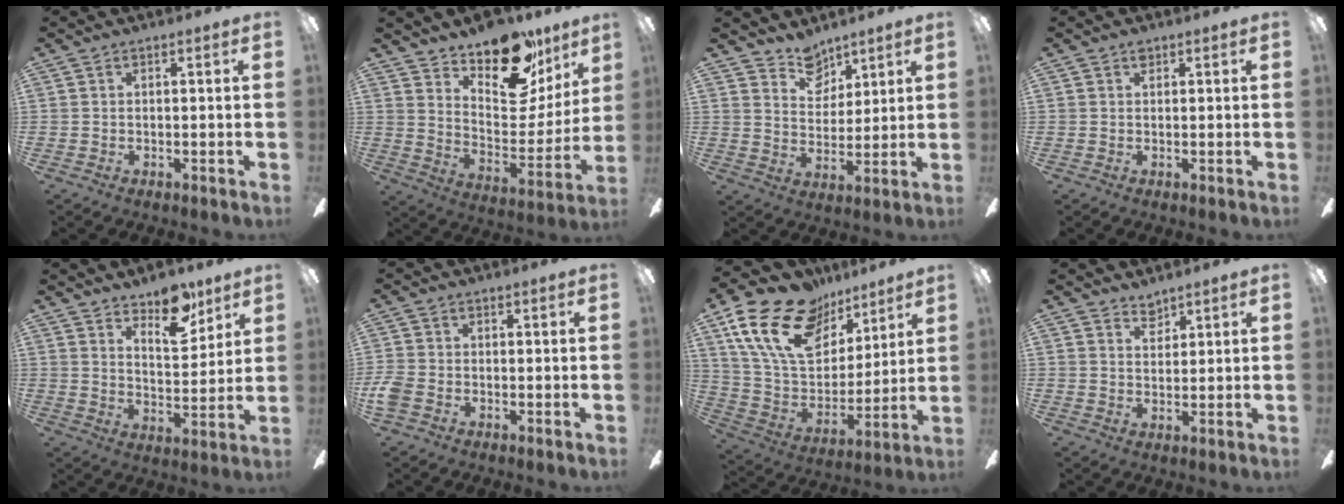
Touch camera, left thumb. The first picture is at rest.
{"total": 20.4, "force": [15.9, 8.7, 9.5], "torque": [-0.130, -0.111, 0.273]}
{"total": 8.2, "force": [6.7, 4.5, 1.5], "torque": [-0.016, -0.042, 0.125]}
{"total": 1.1, "force": [0.8, 0.6, 0.4], "torque": [-0.001, -0.001, 0.013]}
{"total": 10.6, "force": [8.0, 4.5, 5.3], "torque": [-0.060, -0.044, 0.137]}
{"total": 3.4, "force": [-1.2, 2.5, 2.0], "torque": [-0.050, 0.004, -0.026]}
{"total": 22.2, "force": [13.3, 13.3, 11.8], "torque": [-0.225, -0.060, 0.245]}
{"total": 3.4, "force": [3.1, 1.2, 0.6], "torque": [-0.001, -0.019, 0.054]}